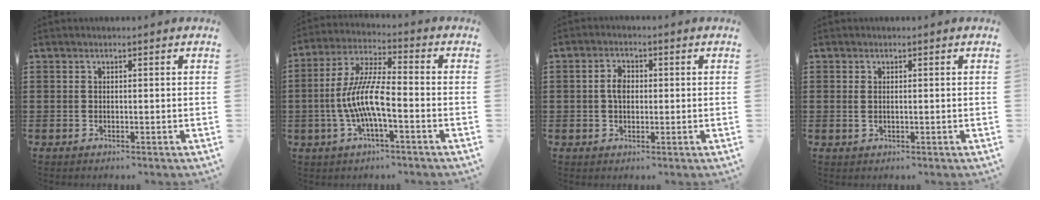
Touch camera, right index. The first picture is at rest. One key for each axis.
{"total": 9.3, "fx": -2.6, "fy": 2.0, "fz": 8.6, "tx": -0.193, "ty": -0.013, "tz": -0.055}
{"total": 3.1, "fx": 0.1, "fy": 1.9, "fz": 2.5, "tx": -0.050, "ty": 0.008, "tz": 0.000}
{"total": 1.1, "fx": 0.2, "fy": 0.5, "fz": 1.0, "tx": -0.028, "ty": 0.001, "tz": -0.001}